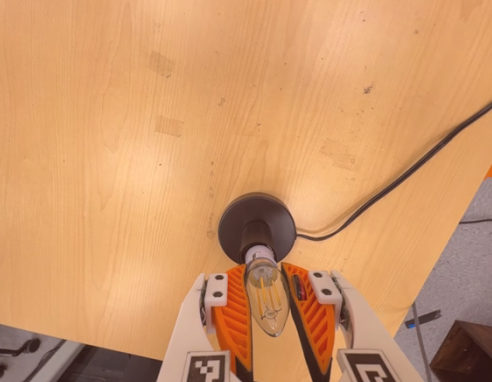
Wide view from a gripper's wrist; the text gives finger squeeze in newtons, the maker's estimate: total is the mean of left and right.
{"total": 15.4, "left": 16.1, "right": 14.7}